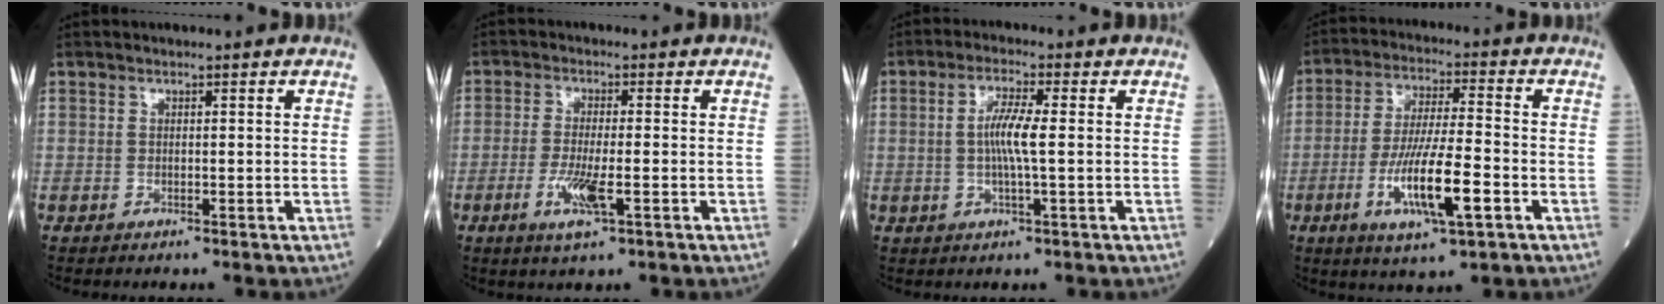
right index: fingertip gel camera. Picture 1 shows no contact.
{"total": 5.2, "force": [-1.9, 0.6, 4.8], "torque": [-0.107, -0.011, -0.033]}
{"total": 5.1, "force": [0.1, 0.2, 5.1], "torque": [-0.105, 0.002, -0.001]}
{"total": 11.7, "force": [-4.0, 1.5, 10.9], "torque": [-0.207, -0.012, -0.071]}